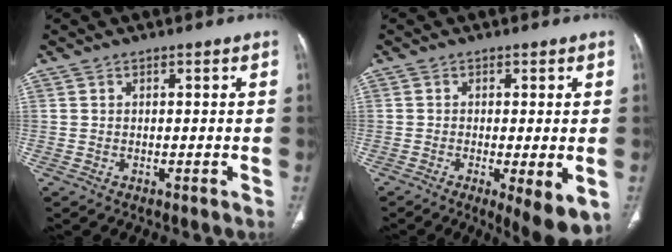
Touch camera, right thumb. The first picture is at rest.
{"total": 7.8, "force": [-2.2, 1.9, 7.2], "torque": [-0.109, -0.022, -0.033]}